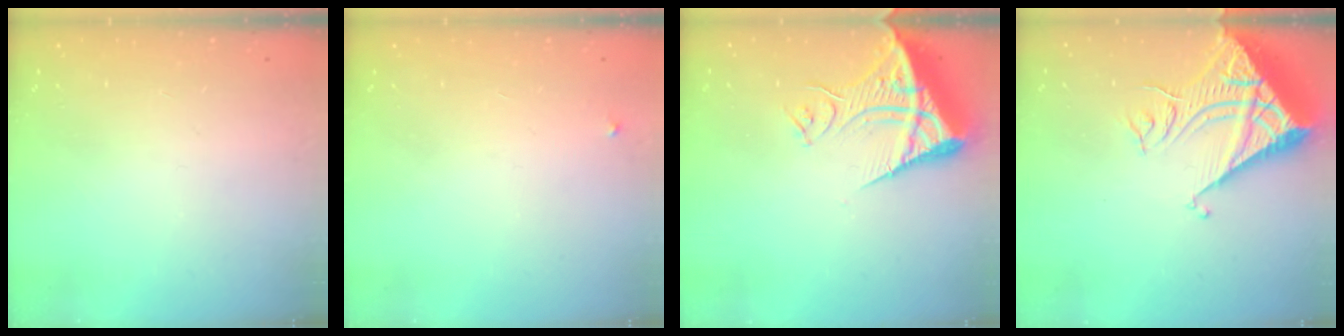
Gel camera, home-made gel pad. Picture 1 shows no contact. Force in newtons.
{"total": 2.1, "press": 2.1, "slide": 0.1}
{"total": 13.0, "press": 12.9, "slide": 1.8}
{"total": 11.1, "press": 11.1, "slide": 1.0}